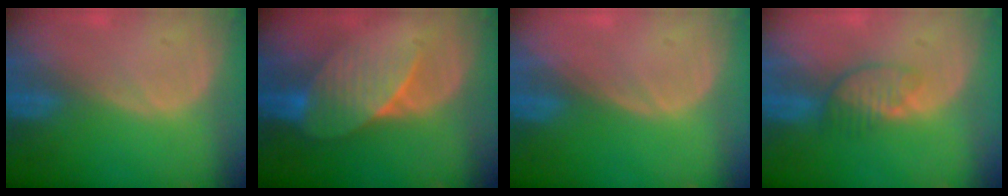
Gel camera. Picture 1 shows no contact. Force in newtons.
{"total": 7.1, "press": 6.6, "slide": 2.7}
{"total": 0.0}
{"total": 3.8, "press": 3.3, "slide": 1.8}